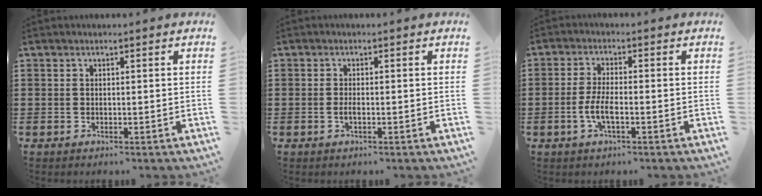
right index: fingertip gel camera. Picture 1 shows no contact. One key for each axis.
{"total": 1.2, "fx": -0.4, "fy": 0.3, "fz": 1.1, "tx": -0.021, "ty": -0.001, "tz": -0.007}
{"total": 4.2, "fx": -1.5, "fy": 1.0, "fz": 3.8, "tx": -0.085, "ty": -0.004, "tz": -0.032}